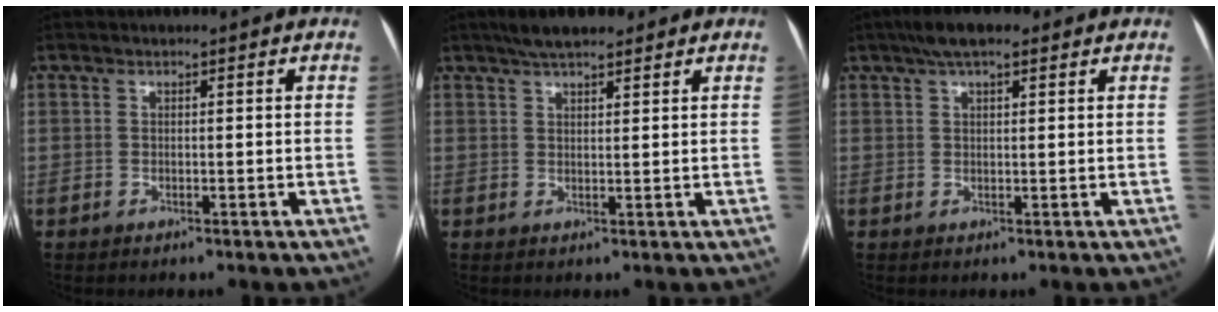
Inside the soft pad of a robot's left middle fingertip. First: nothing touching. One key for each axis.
{"total": 6.1, "fx": 4.8, "fy": 1.5, "fz": 3.5, "tx": -0.056, "ty": 0.023, "tz": 0.078}
{"total": 6.0, "fx": 4.1, "fy": 1.7, "fz": 4.1, "tx": -0.073, "ty": 0.028, "tz": 0.066}